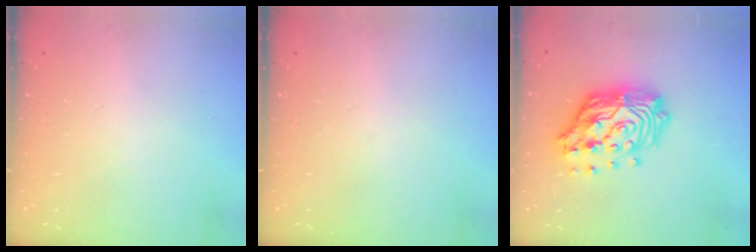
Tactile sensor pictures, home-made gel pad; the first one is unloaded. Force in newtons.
{"total": 0.0}
{"total": 19.3, "press": 19.2, "slide": 2.1}